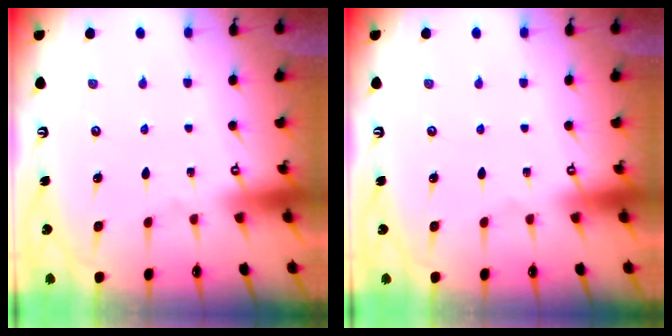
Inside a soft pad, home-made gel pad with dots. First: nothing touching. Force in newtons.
{"total": 0.0}